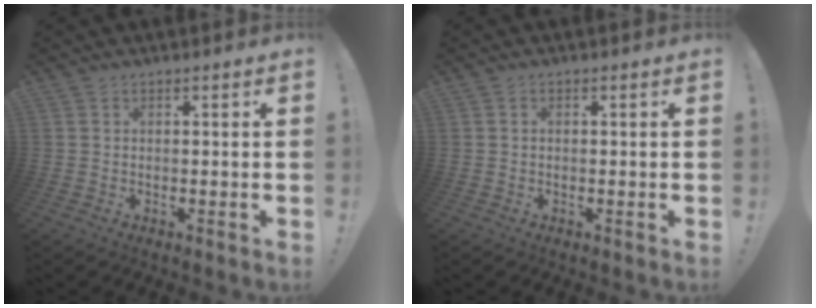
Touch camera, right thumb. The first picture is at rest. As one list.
[{"total": 0.6, "force": [-0.1, 0.4, 0.4], "torque": [-0.012, 0.003, -0.002]}]